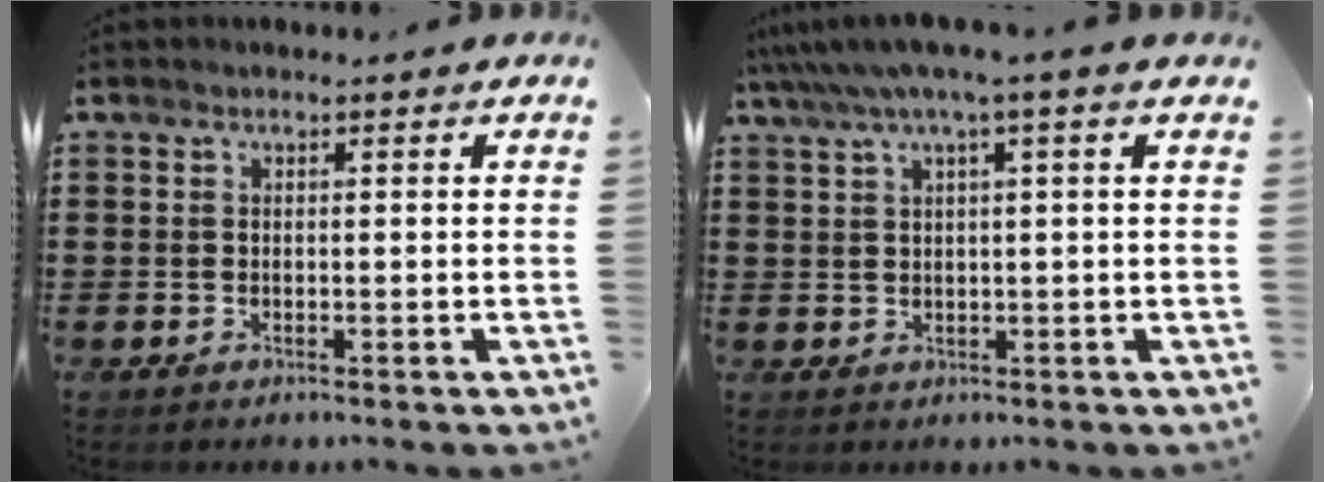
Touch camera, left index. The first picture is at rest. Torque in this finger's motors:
{"motor_torque": [2.14, 0.00, 1.01, 0.21]}